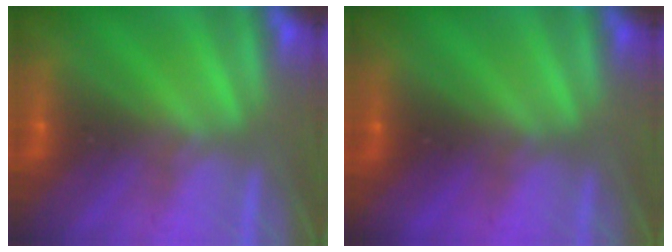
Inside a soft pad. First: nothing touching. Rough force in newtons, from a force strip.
{"total": 2.2}